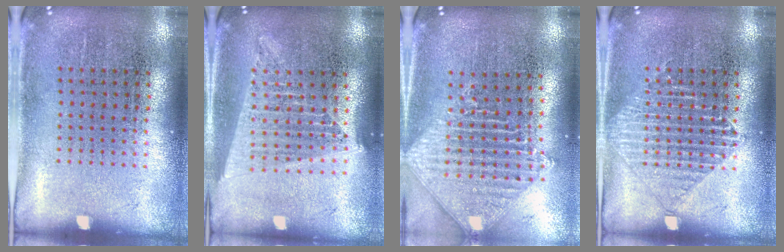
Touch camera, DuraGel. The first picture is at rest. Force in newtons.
{"total": 1.7, "press": 1.5, "slide": 0.8}
{"total": 1.9, "press": 1.6, "slide": 1.1}
{"total": 1.9, "press": 1.8, "slide": 0.4}